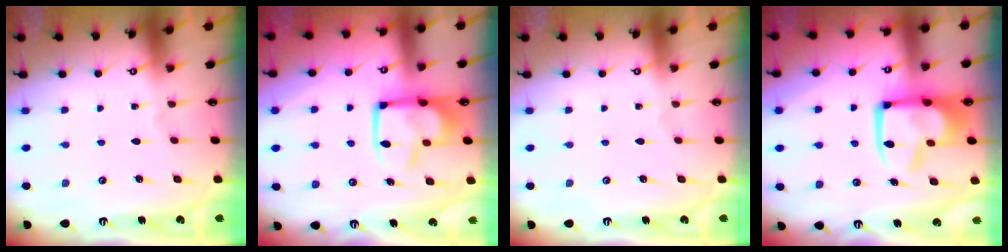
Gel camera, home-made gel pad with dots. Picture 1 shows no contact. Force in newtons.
{"total": 11.3, "press": 11.2, "slide": 1.3}
{"total": 0.0}
{"total": 13.1, "press": 13.0, "slide": 1.4}